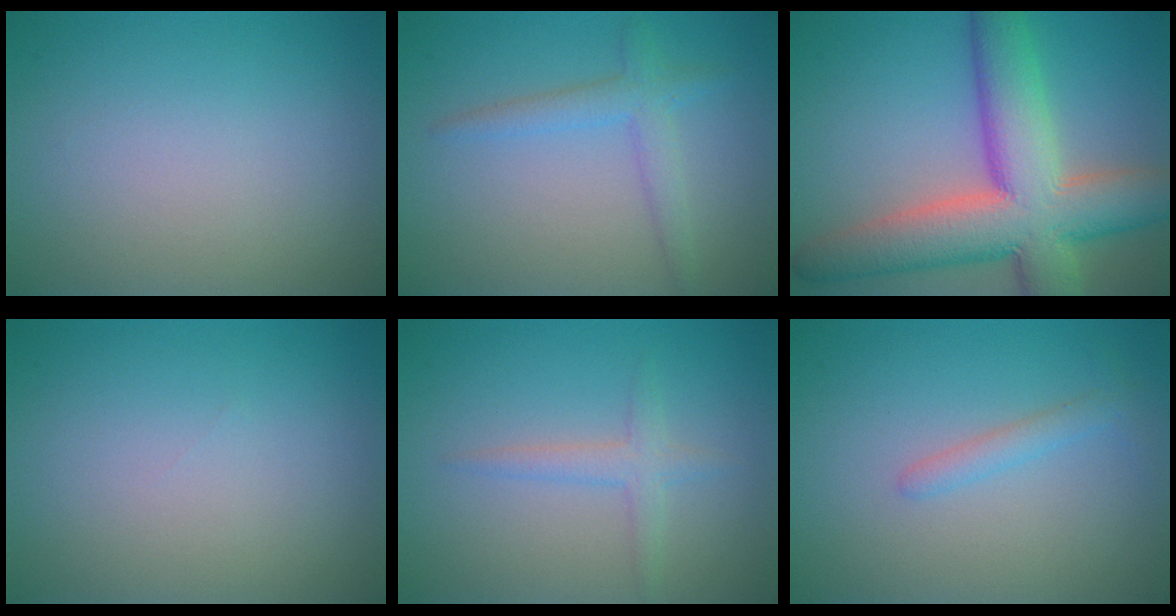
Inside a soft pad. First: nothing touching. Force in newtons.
{"total": 2.5, "press": 2.5, "slide": 0.1}
{"total": 11.6, "press": 11.6, "slide": 1.0}
{"total": 0.0}
{"total": 1.9, "press": 1.9, "slide": 0.1}
{"total": 1.4, "press": 1.4, "slide": 0.0}